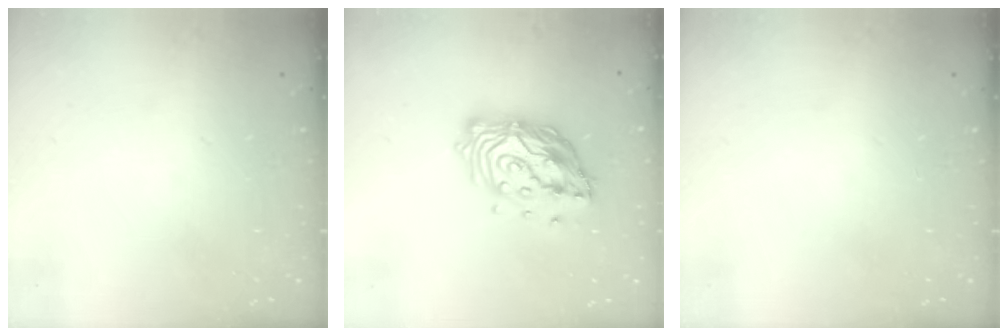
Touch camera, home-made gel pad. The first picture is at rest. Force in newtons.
{"total": 14.9, "press": 14.9, "slide": 1.3}
{"total": 0.0}